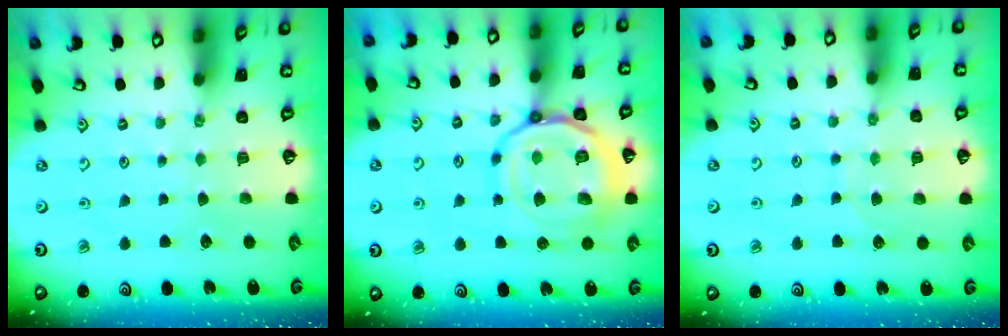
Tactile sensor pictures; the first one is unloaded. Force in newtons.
{"total": 17.5, "press": 17.4, "slide": 1.6}
{"total": 6.8, "press": 6.7, "slide": 0.4}